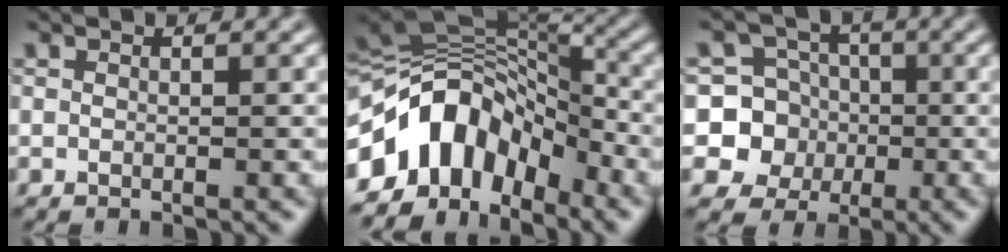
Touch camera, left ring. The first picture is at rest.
{"total": 10.7, "force": [-5.0, 6.4, 6.9], "torque": [-0.105, 0.025, -0.106]}
{"total": 7.2, "force": [-1.3, 6.9, 1.4], "torque": [-0.015, 0.013, -0.050]}